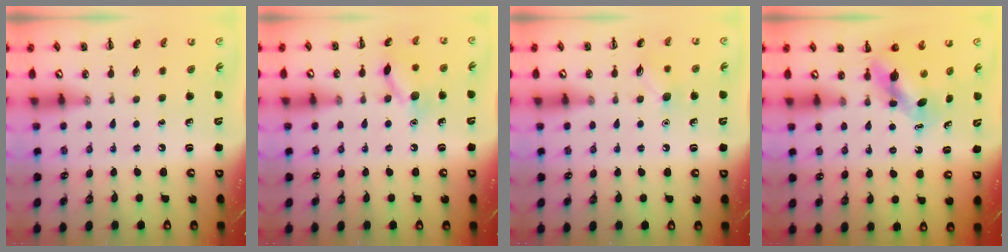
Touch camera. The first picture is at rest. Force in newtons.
{"total": 11.2, "press": 11.2, "slide": 0.6}
{"total": 7.5, "press": 7.2, "slide": 2.1}
{"total": 5.8, "press": 5.8, "slide": 0.3}